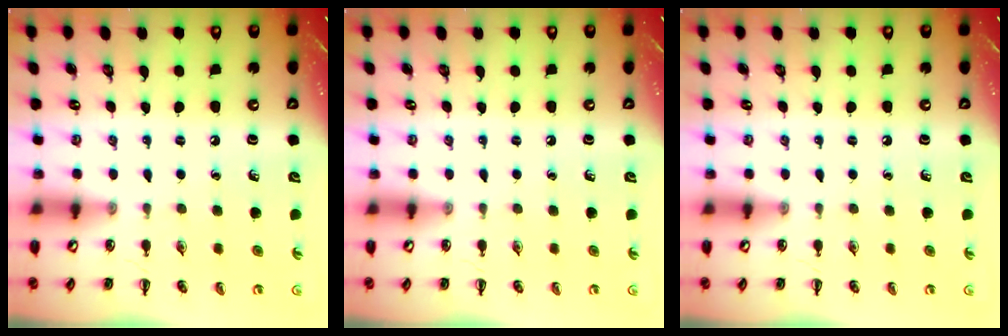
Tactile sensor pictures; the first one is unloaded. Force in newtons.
{"total": 0.0}
{"total": 0.0}